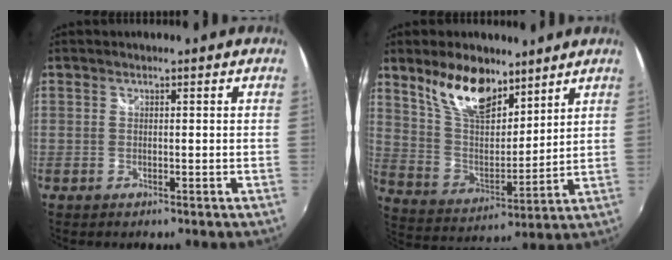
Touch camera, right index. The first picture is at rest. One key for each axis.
{"total": 14.0, "fx": 9.5, "fy": 6.4, "fz": 8.1, "tx": -0.152, "ty": 0.006, "tz": 0.184}